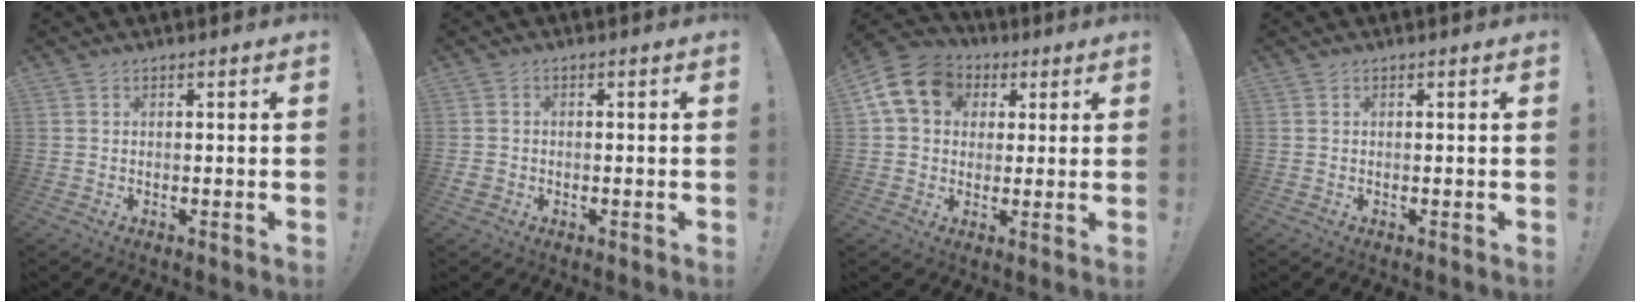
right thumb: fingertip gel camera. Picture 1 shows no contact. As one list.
[{"total": 1.8, "force": [-0.7, 1.4, 0.8], "torque": [-0.017, 0.005, -0.012]}, {"total": 13.7, "force": [4.2, 11.0, 7.2], "torque": [-0.113, -0.006, 0.083]}, {"total": 0.0}]